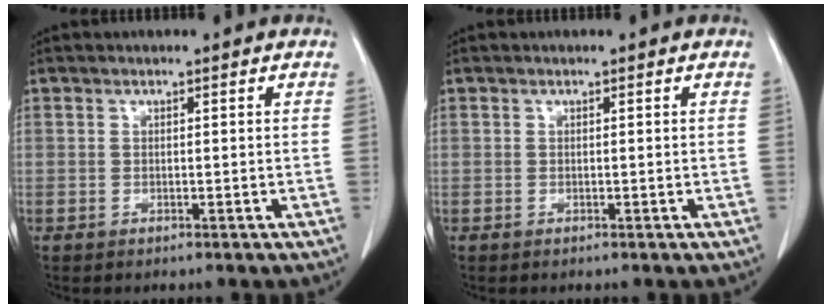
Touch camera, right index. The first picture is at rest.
{"total": 0.0}